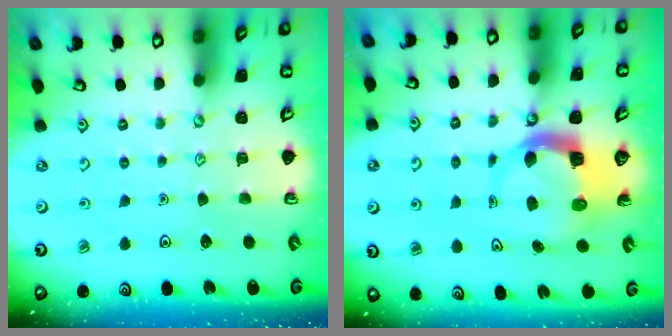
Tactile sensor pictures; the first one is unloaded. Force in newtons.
{"total": 5.0, "press": 4.9, "slide": 0.8}